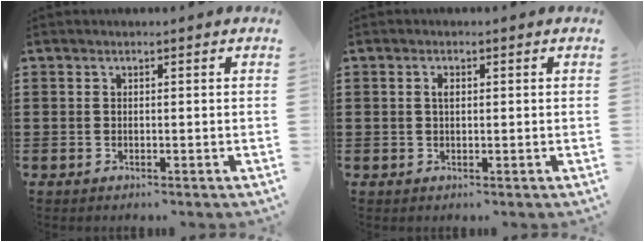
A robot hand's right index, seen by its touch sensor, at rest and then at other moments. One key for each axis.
{"total": 1.4, "fx": 0.3, "fy": 0.6, "fz": 1.2, "tx": -0.025, "ty": 0.005, "tz": 0.003}